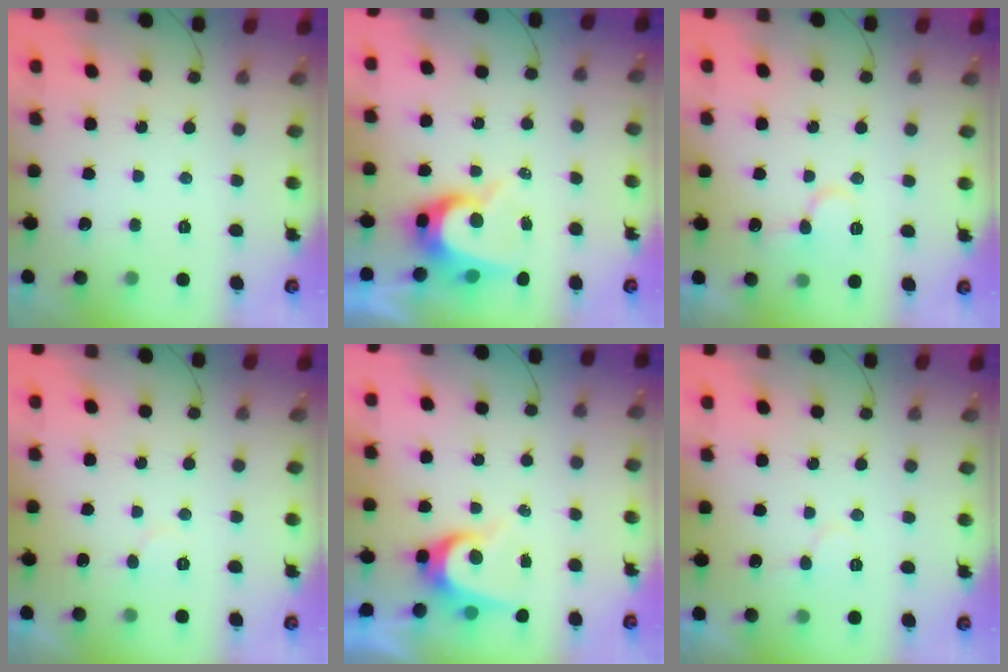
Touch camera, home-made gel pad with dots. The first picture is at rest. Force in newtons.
{"total": 7.8, "press": 7.8, "slide": 0.5}
{"total": 9.2, "press": 9.1, "slide": 1.4}
{"total": 4.1, "press": 4.1, "slide": 0.3}
{"total": 7.0, "press": 7.0, "slide": 0.7}
{"total": 5.8, "press": 5.8, "slide": 0.3}